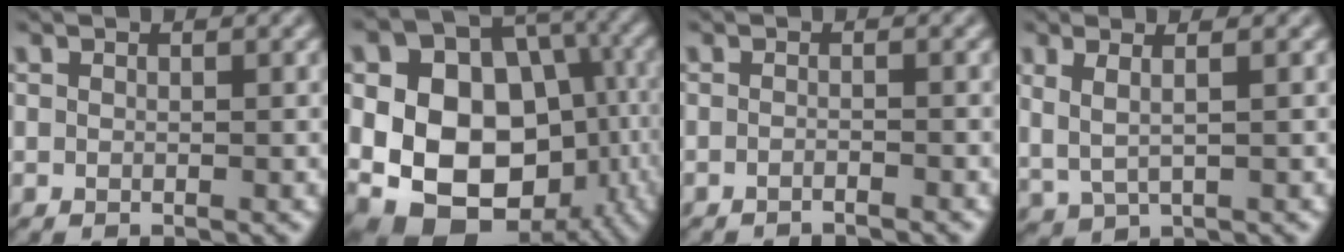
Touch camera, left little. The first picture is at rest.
{"total": 16.1, "force": [-2.4, 12.3, 10.0], "torque": [-0.151, -0.006, -0.028]}
{"total": 0.8, "force": [-0.7, -0.3, 0.1], "torque": [-0.001, 0.004, -0.016]}
{"total": 2.3, "force": [1.0, 0.5, 2.0], "torque": [-0.055, -0.002, 0.022]}